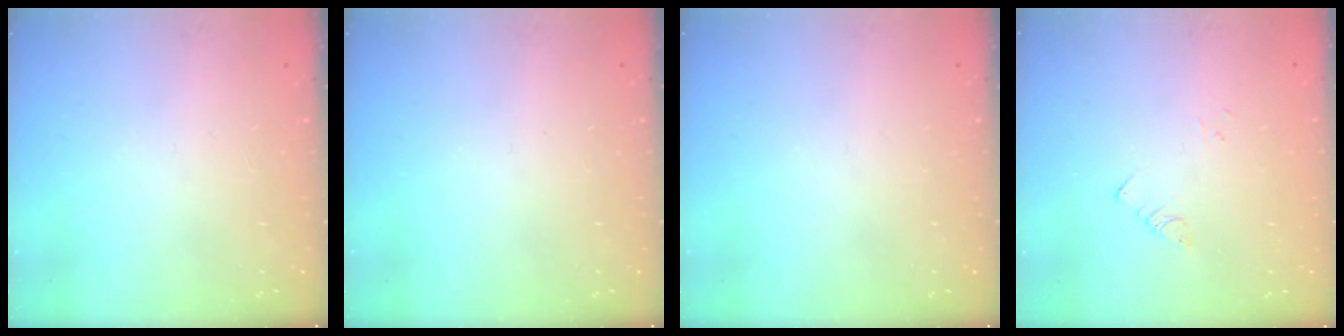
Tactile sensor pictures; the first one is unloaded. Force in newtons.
{"total": 0.0}
{"total": 0.0}
{"total": 1.8, "press": 1.8, "slide": 0.2}